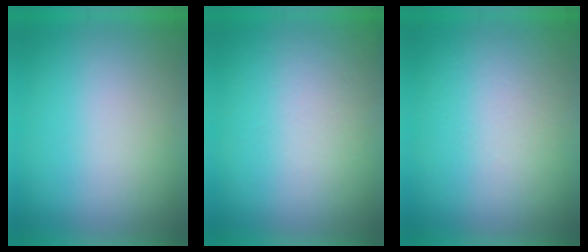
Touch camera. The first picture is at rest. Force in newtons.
{"total": 3.6}
{"total": 4.0}